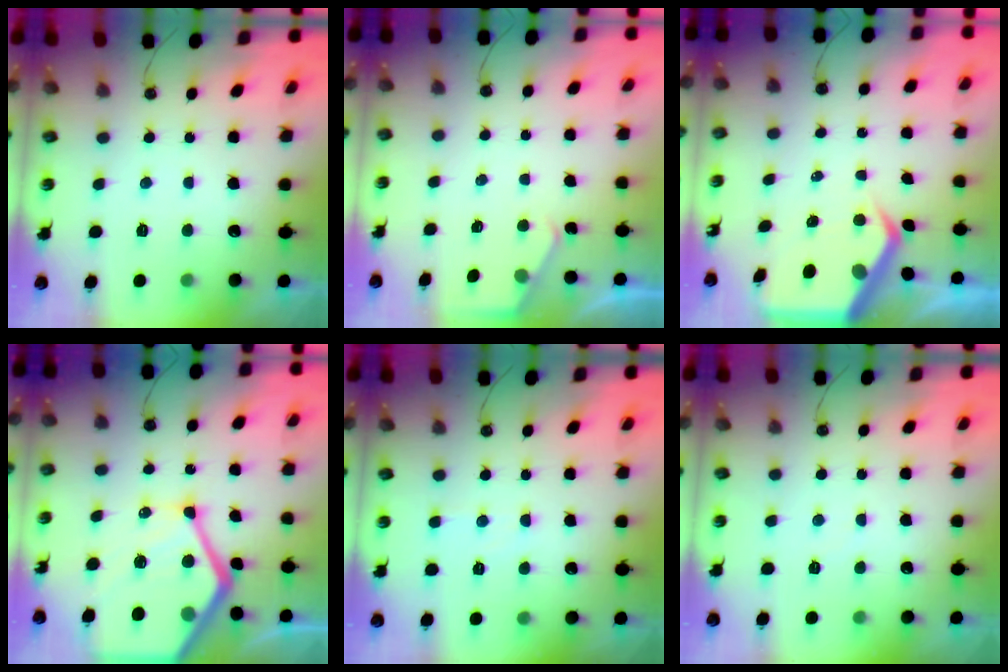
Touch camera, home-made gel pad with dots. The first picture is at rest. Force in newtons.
{"total": 2.1, "press": 2.1, "slide": 0.4}
{"total": 6.9, "press": 6.9, "slide": 0.8}
{"total": 27.3, "press": 27.1, "slide": 3.1}
{"total": 4.7, "press": 4.7, "slide": 0.5}
{"total": 2.8, "press": 2.8, "slide": 0.5}